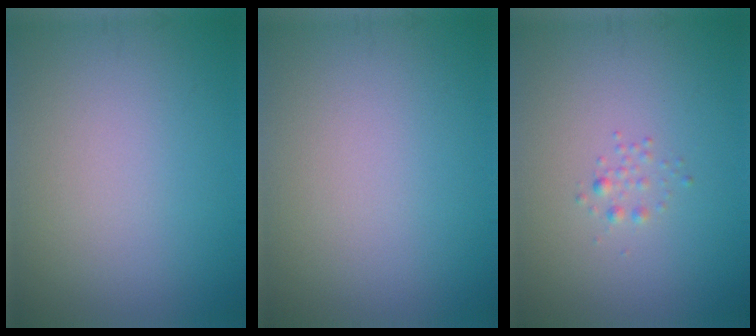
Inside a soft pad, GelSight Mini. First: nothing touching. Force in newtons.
{"total": 0.0}
{"total": 0.8, "press": 0.8, "slide": 0.0}